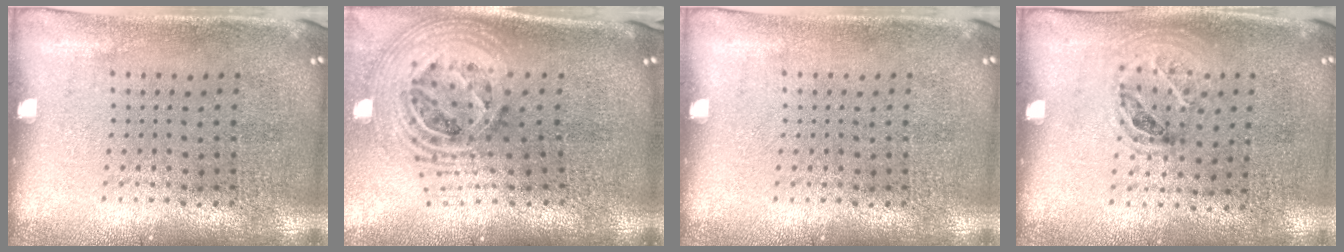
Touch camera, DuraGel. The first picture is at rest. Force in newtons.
{"total": 2.6, "press": 1.8, "slide": 1.9}
{"total": 0.0}
{"total": 1.0, "press": 0.7, "slide": 0.6}